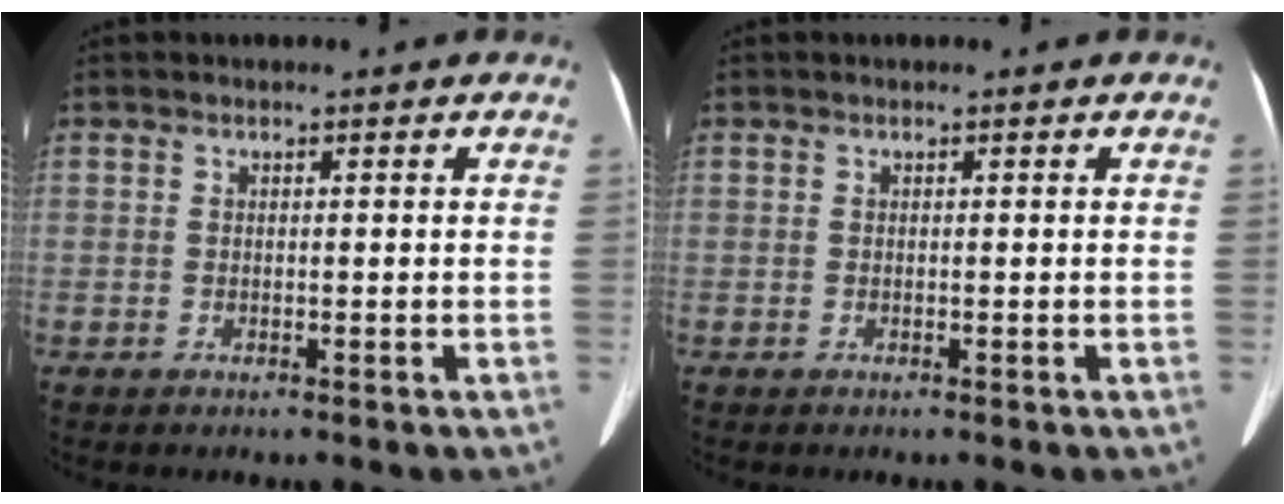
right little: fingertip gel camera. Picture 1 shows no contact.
{"total": 0.0}